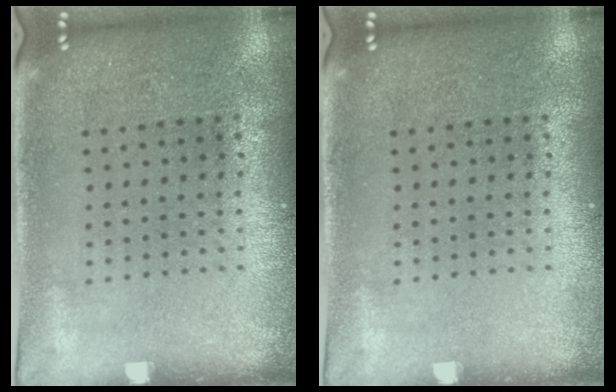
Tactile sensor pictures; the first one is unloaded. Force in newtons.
{"total": 0.0}